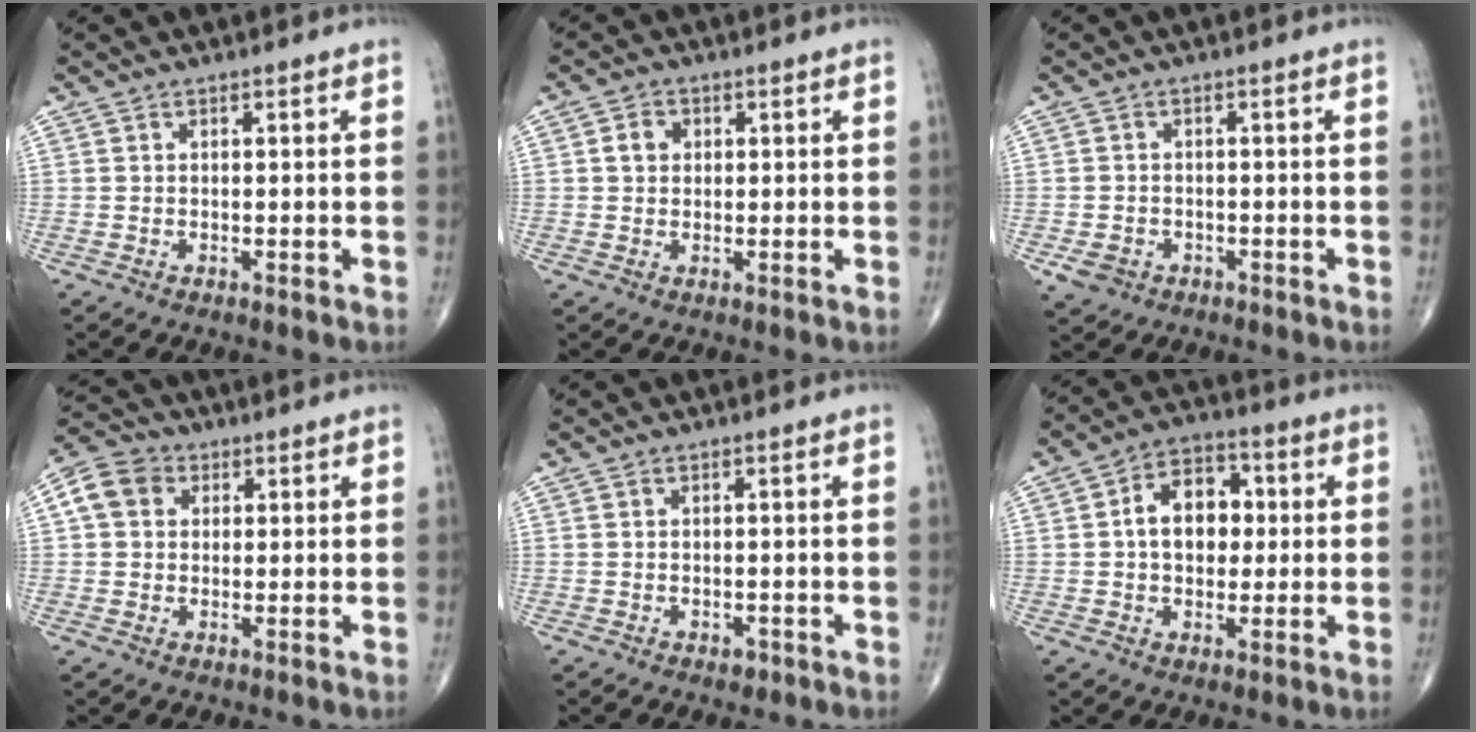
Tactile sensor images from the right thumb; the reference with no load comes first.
{"total": 3.0, "force": [0.6, 2.5, 1.5], "torque": [-0.013, 0.004, 0.008]}
{"total": 3.4, "force": [-1.6, 2.7, 1.3], "torque": [-0.021, 0.005, -0.022]}
{"total": 7.1, "force": [1.8, 5.8, 3.6], "torque": [-0.057, 0.014, 0.023]}
{"total": 1.1, "force": [-0.6, 0.7, 0.6], "torque": [-0.005, 0.000, -0.007]}
{"total": 10.7, "force": [1.0, 7.6, 7.5], "torque": [-0.087, 0.020, 0.010]}